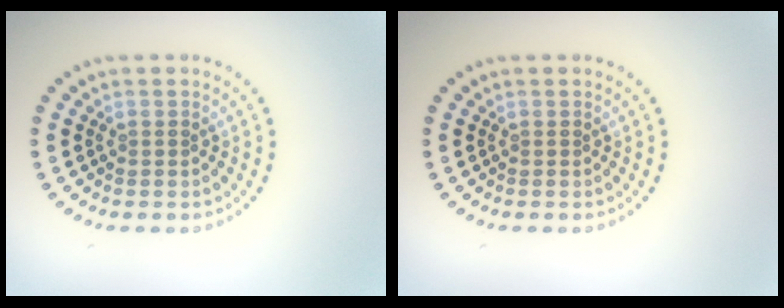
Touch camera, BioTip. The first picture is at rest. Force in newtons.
{"total": 0.0}